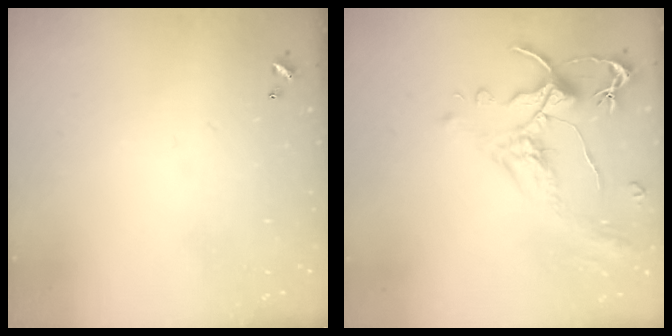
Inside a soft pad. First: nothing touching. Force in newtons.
{"total": 1.5, "press": 1.0, "slide": 1.1}